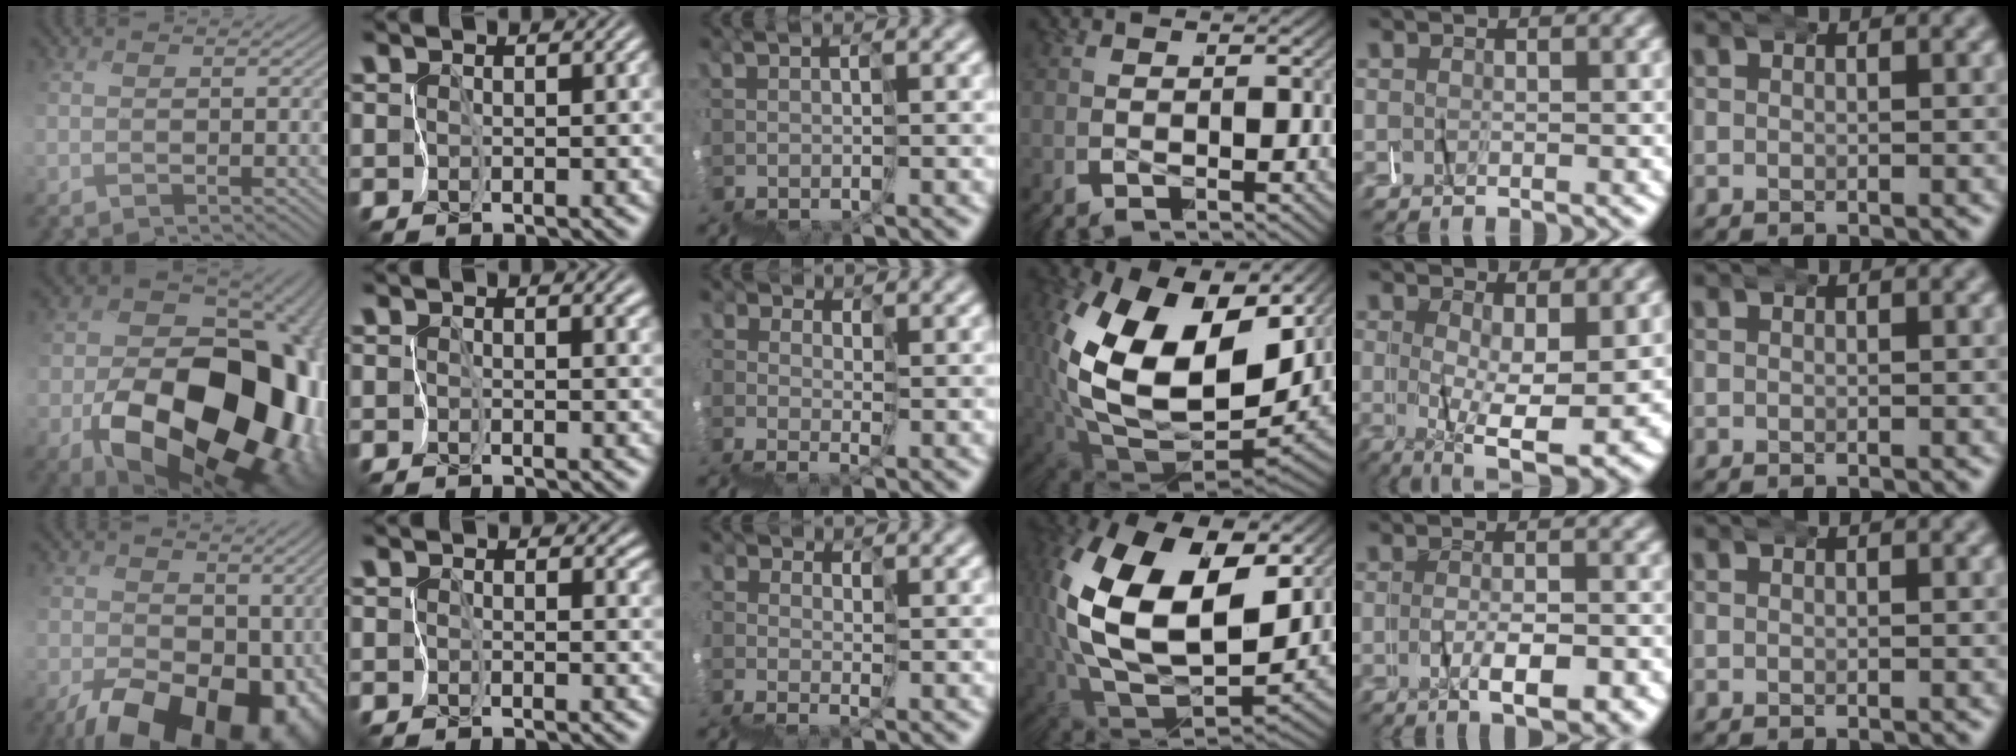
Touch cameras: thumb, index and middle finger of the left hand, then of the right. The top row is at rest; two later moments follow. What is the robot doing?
{"motion": "wrap", "object": "masking tape"}